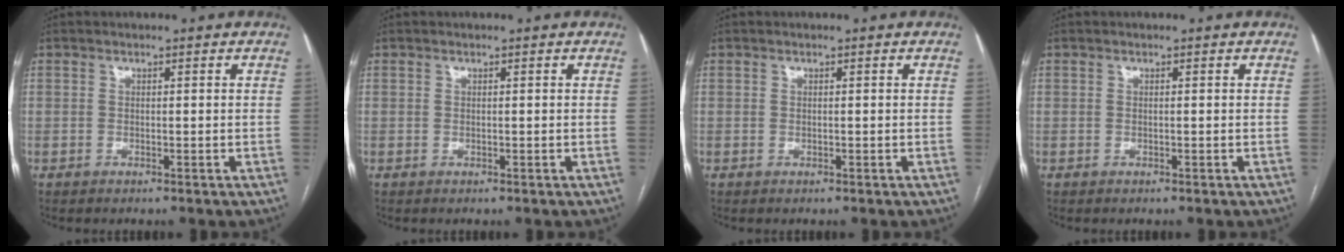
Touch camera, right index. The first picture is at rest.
{"total": 0.0}
{"total": 0.0}
{"total": 0.0}